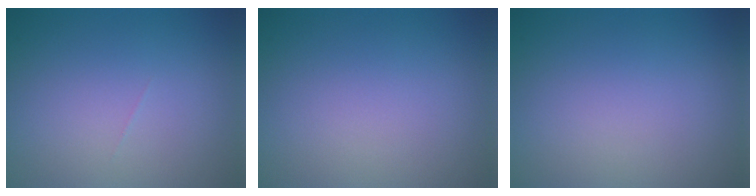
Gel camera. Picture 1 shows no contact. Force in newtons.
{"total": 0.0}
{"total": 0.0}